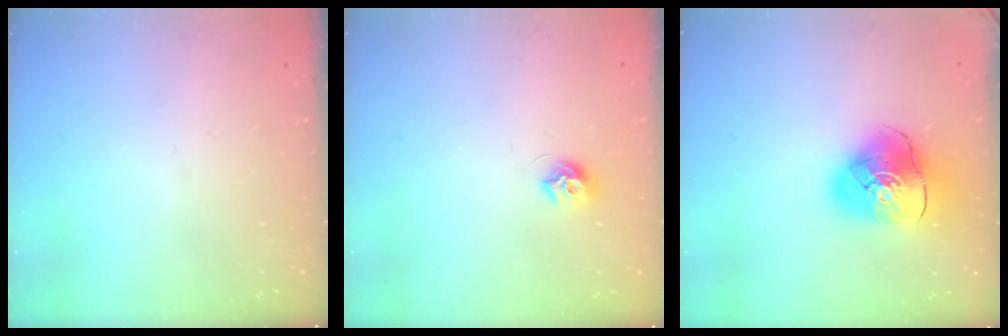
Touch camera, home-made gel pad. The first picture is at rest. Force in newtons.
{"total": 6.7, "press": 6.6, "slide": 0.6}
{"total": 15.0, "press": 14.8, "slide": 2.2}